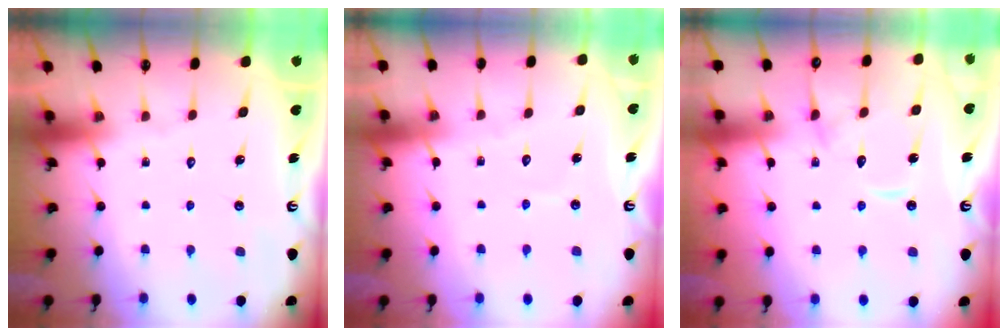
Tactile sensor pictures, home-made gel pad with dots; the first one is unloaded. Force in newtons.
{"total": 2.7, "press": 2.6, "slide": 0.3}
{"total": 11.8, "press": 11.7, "slide": 1.0}